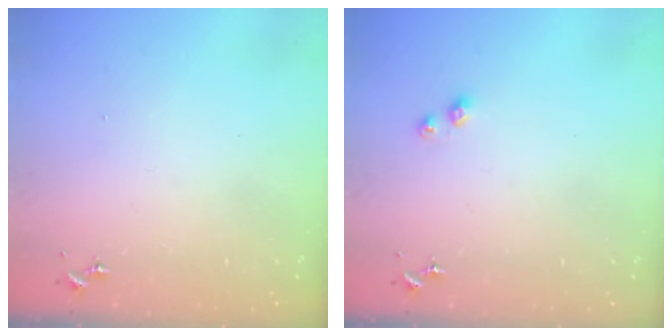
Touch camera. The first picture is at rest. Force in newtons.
{"total": 4.2, "press": 4.1, "slide": 0.7}